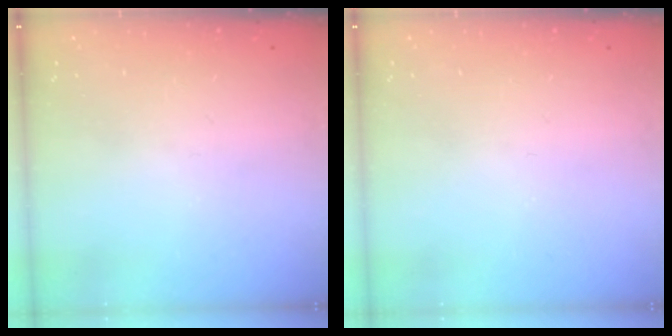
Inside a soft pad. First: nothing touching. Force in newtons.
{"total": 0.0}